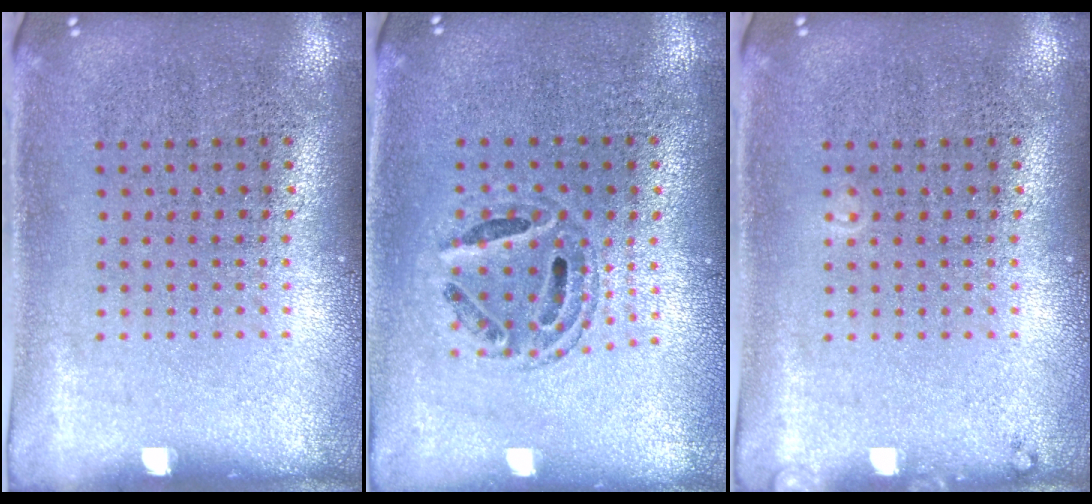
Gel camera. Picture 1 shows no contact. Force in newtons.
{"total": 0.8, "press": 0.7, "slide": 0.2}
{"total": 0.6, "press": 0.6, "slide": 0.2}